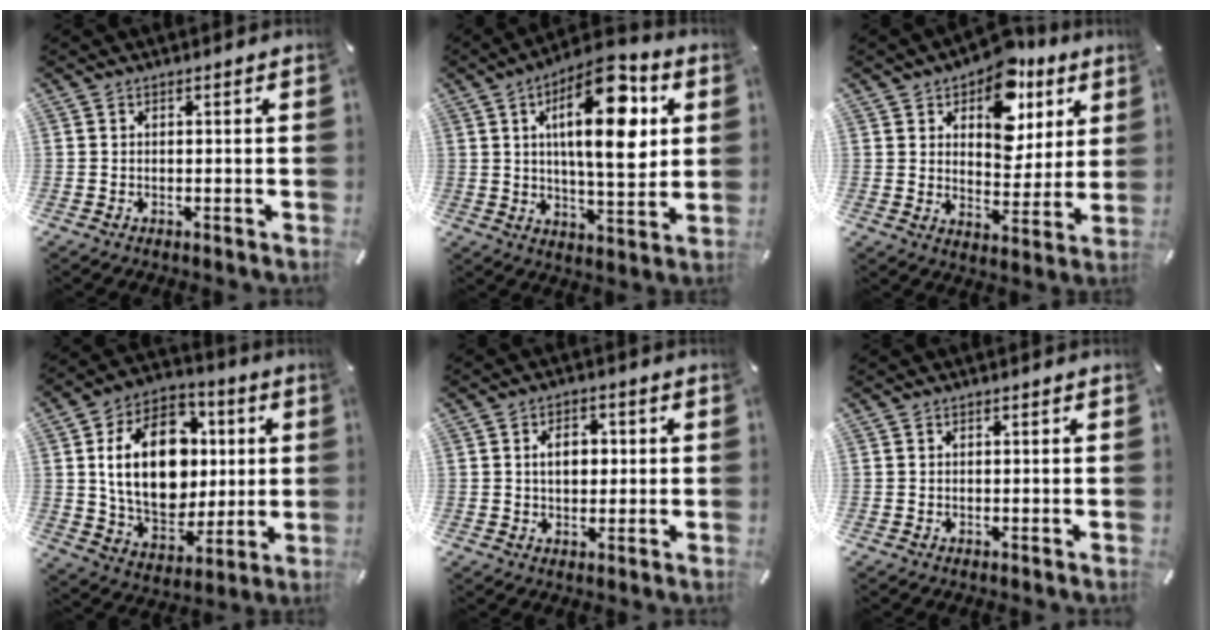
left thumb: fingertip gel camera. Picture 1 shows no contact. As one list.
[{"total": 19.7, "force": [6.7, 8.3, 16.5], "torque": [-0.261, -0.022, 0.100]}, {"total": 13.0, "force": [7.7, 8.3, 6.4], "torque": [-0.081, -0.057, 0.133]}, {"total": 21.3, "force": [2.7, 15.6, 14.3], "torque": [-0.252, 0.001, 0.052]}, {"total": 6.0, "force": [0.6, 4.3, 4.1], "torque": [-0.056, -0.002, 0.002]}, {"total": 0.0}]